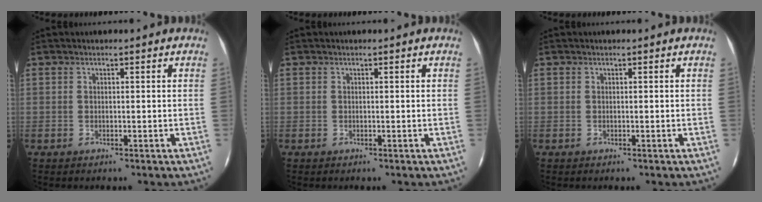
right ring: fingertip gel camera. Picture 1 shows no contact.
{"total": 0.0}
{"total": 0.0}